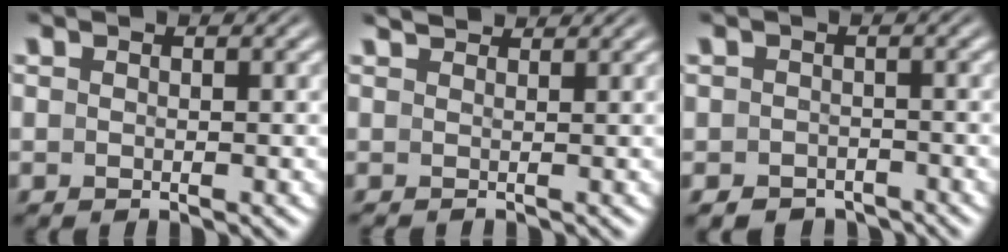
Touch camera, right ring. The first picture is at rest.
{"total": 1.1, "force": [1.0, -0.3, 0.0], "torque": [0.003, -0.009, 0.029]}
{"total": 4.3, "force": [-3.7, 2.3, 0.2], "torque": [-0.002, -0.019, -0.056]}